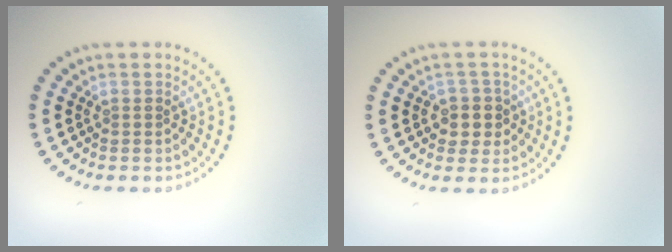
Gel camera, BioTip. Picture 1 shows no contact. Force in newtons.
{"total": 2.4, "press": 2.2, "slide": 1.0}